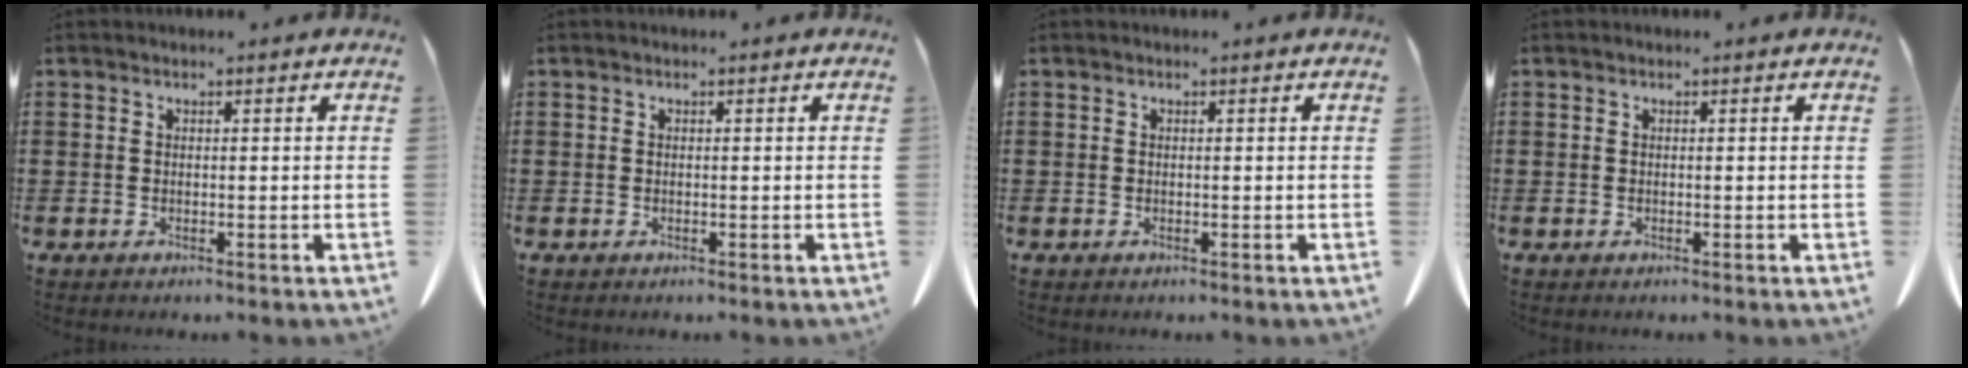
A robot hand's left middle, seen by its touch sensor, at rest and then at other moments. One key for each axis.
{"total": 0.0}
{"total": 0.0}
{"total": 0.0}